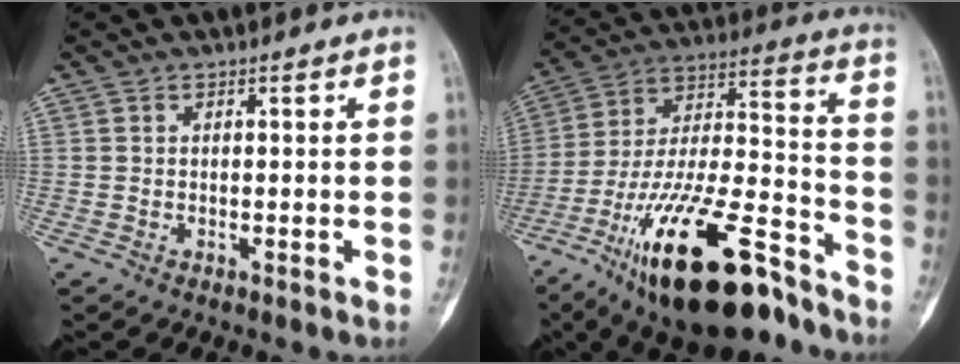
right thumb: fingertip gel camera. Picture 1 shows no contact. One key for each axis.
{"total": 26.7, "fx": -16.6, "fy": 9.1, "fz": 18.9, "tx": -0.314, "ty": 0.078, "tz": -0.277}